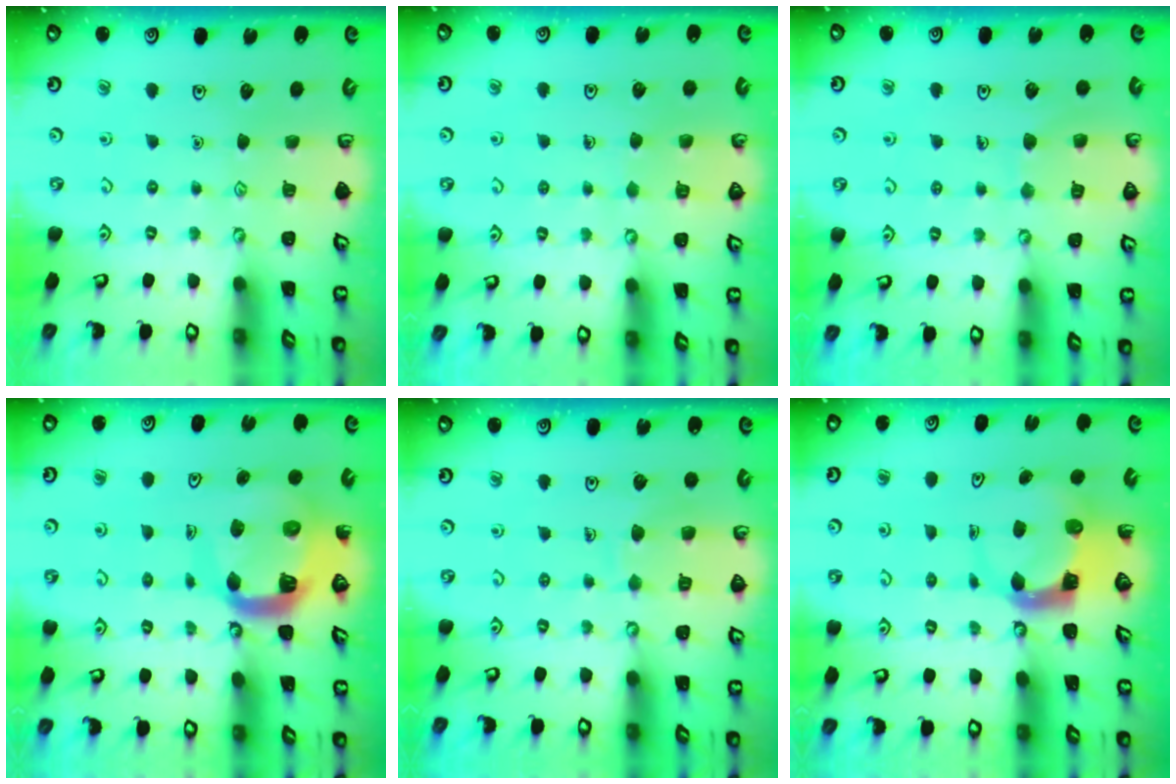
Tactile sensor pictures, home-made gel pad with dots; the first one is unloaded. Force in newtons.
{"total": 4.9, "press": 4.9, "slide": 0.3}
{"total": 6.6, "press": 6.6, "slide": 0.6}
{"total": 10.7, "press": 10.6, "slide": 1.3}
{"total": 7.3, "press": 7.3, "slide": 0.7}
{"total": 3.8, "press": 3.7, "slide": 0.6}